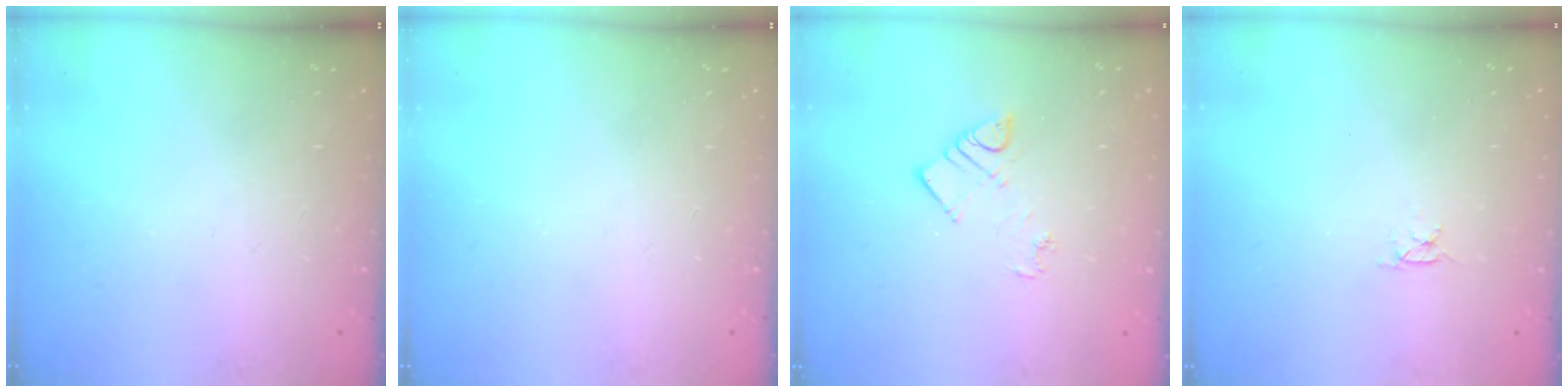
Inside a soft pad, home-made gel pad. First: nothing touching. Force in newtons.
{"total": 0.0}
{"total": 5.0, "press": 5.0, "slide": 0.2}
{"total": 2.8, "press": 2.8, "slide": 0.3}